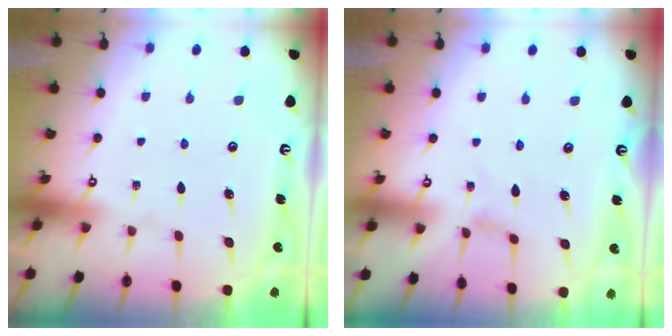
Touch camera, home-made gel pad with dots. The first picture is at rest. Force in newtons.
{"total": 0.9, "press": 0.9, "slide": 0.2}